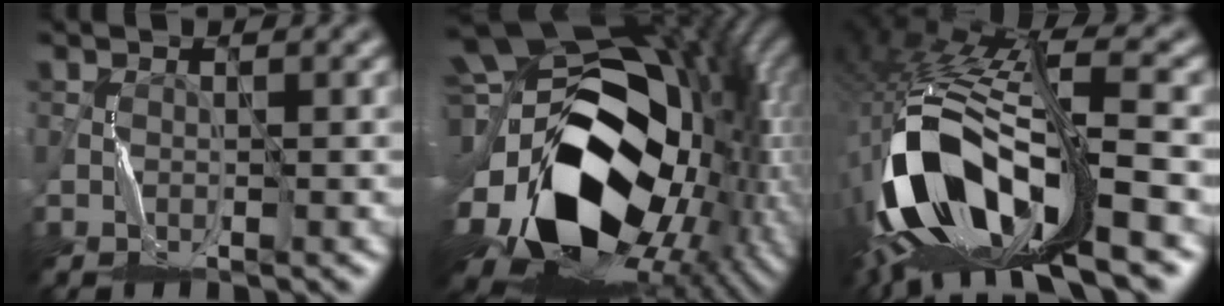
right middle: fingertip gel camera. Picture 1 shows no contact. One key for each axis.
{"total": 20.6, "fx": -2.3, "fy": 14.1, "fz": 14.9, "tx": -0.275, "ty": -0.031, "tz": -0.021}
{"total": 15.3, "fx": -6.4, "fy": 5.7, "fz": 12.6, "tx": -0.260, "ty": 0.002, "tz": -0.102}